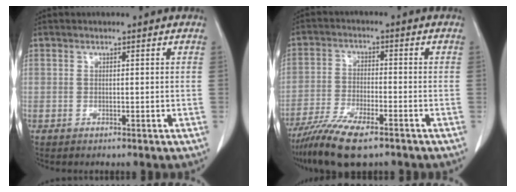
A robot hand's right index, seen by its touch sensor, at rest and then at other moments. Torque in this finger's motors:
{"motor_torque": [0.82, -0.64, 0.34, 0.13]}